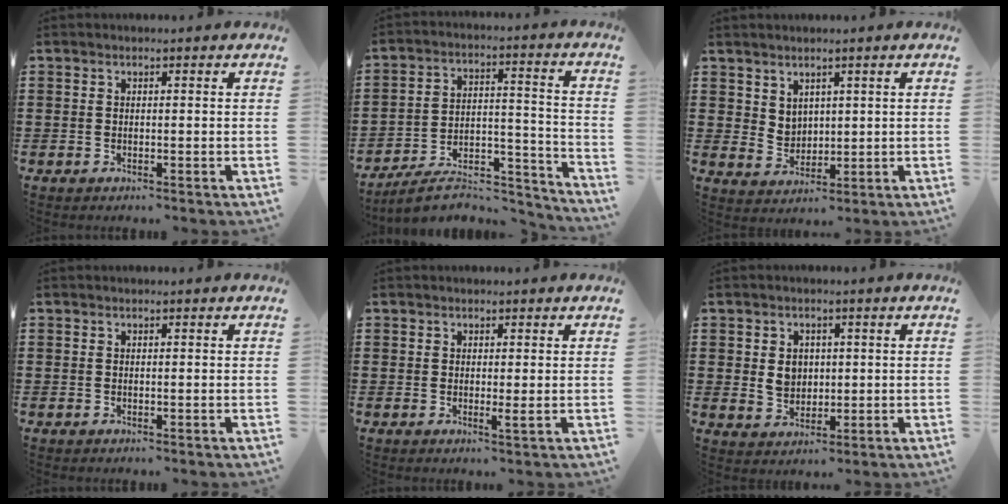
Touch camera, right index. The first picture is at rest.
{"total": 8.4, "force": [-6.9, 2.7, 3.9], "torque": [-0.064, 0.015, -0.129]}
{"total": 3.3, "force": [2.5, 2.1, 0.6], "torque": [-0.022, -0.003, 0.049]}
{"total": 0.0}
{"total": 1.1, "force": [0.2, 0.0, 1.1], "torque": [-0.022, -0.004, 0.004]}
{"total": 3.7, "force": [0.3, 3.0, 2.2], "torque": [-0.045, 0.006, 0.002]}